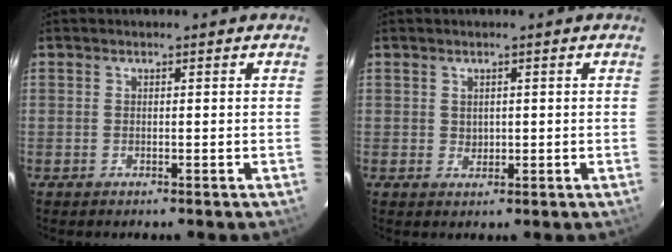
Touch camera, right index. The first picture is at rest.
{"total": 1.4, "force": [0.4, 1.3, 0.4], "torque": [-0.002, 0.001, 0.011]}